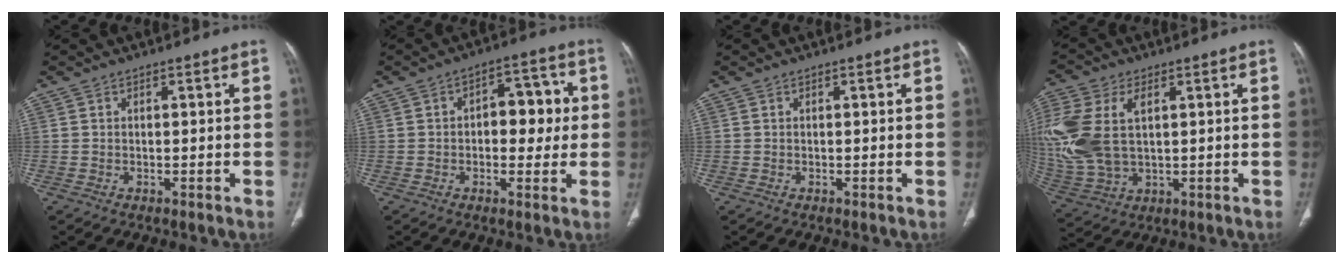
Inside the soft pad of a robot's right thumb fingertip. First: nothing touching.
{"total": 9.3, "force": [0.6, 5.5, 7.5], "torque": [-0.064, 0.021, 0.007]}
{"total": 0.0}
{"total": 17.8, "force": [3.2, 10.7, 13.8], "torque": [-0.344, -0.003, 0.070]}